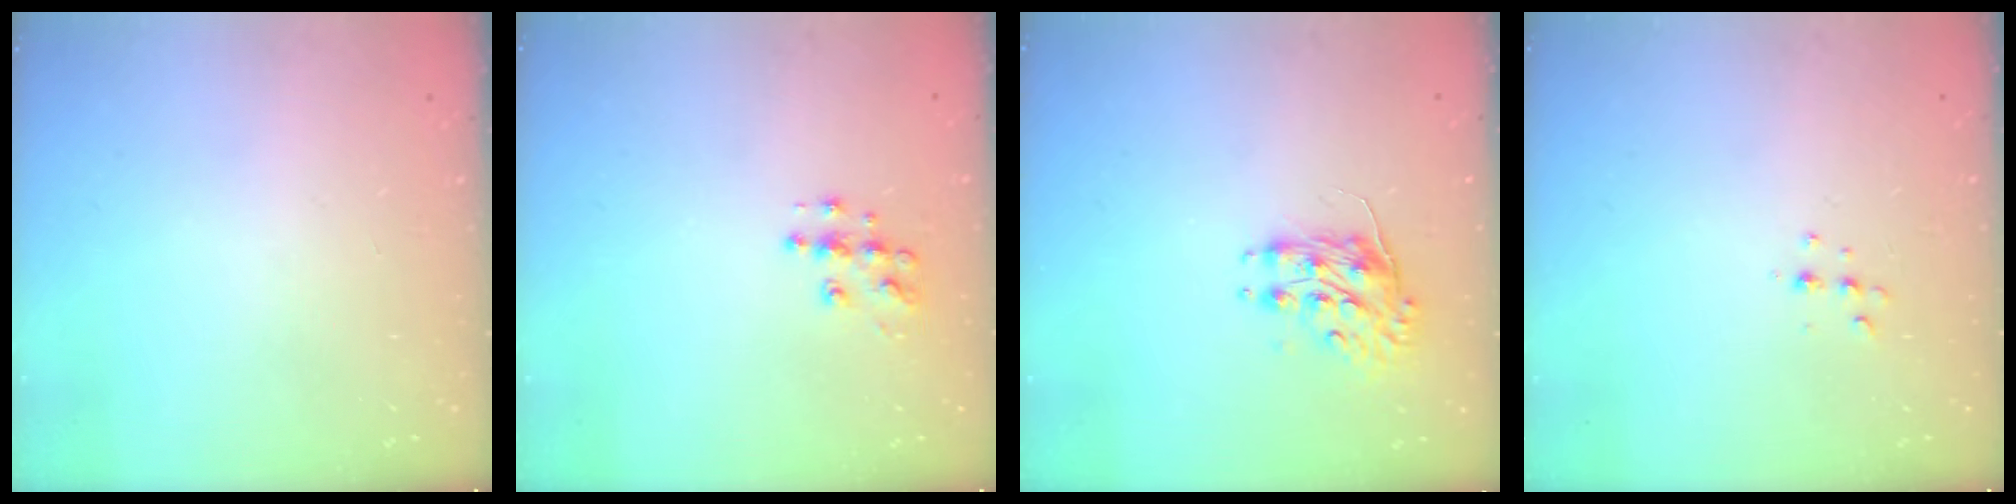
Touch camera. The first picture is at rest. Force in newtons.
{"total": 8.5, "press": 8.5, "slide": 0.5}
{"total": 8.4, "press": 8.4, "slide": 0.3}
{"total": 4.3, "press": 4.2, "slide": 0.8}